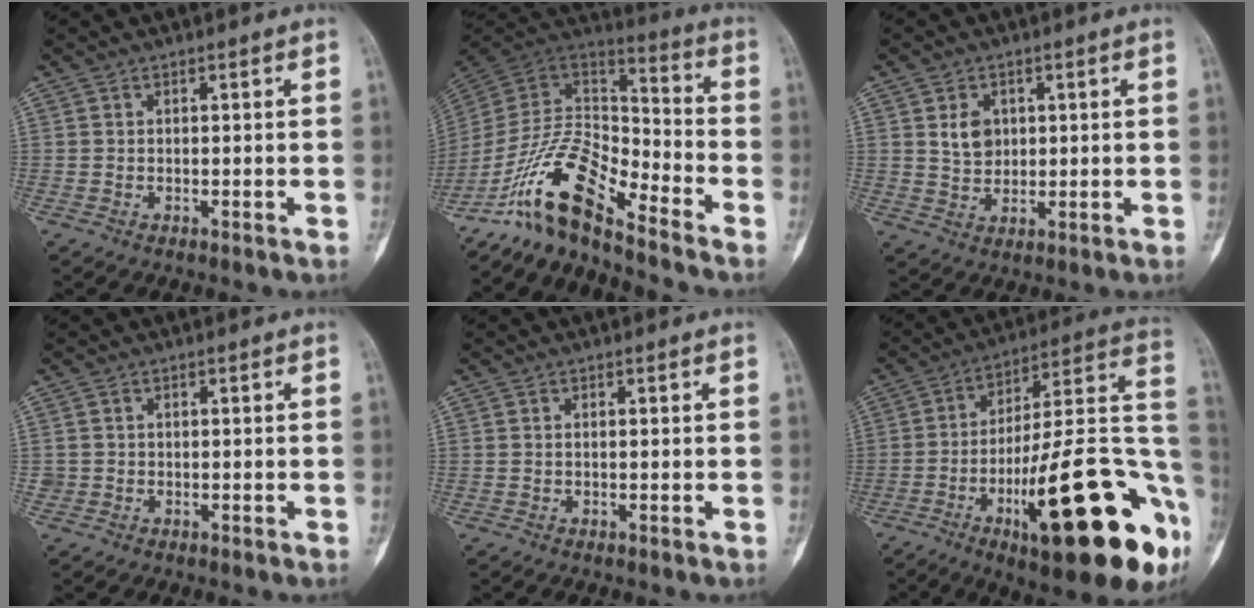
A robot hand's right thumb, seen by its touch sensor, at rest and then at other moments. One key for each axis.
{"total": 14.5, "fx": -11.2, "fy": 3.9, "fz": 8.3, "tx": -0.147, "ty": 0.098, "tz": -0.219}
{"total": 5.0, "fx": 1.4, "fy": 3.9, "fz": 2.8, "tx": -0.029, "ty": -0.010, "tz": 0.028}
{"total": 0.9, "fx": -0.1, "fy": 0.9, "fz": 0.0, "tx": 0.007, "ty": 0.005, "tz": -0.002}
{"total": 0.0}
{"total": 31.1, "fx": -11.5, "fy": 8.2, "fz": 27.7, "tx": -0.342, "ty": 0.041, "tz": -0.166}